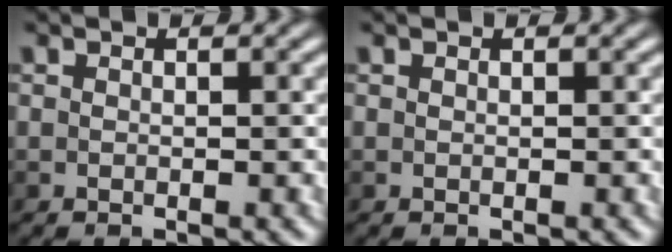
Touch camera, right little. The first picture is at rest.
{"total": 0.0}